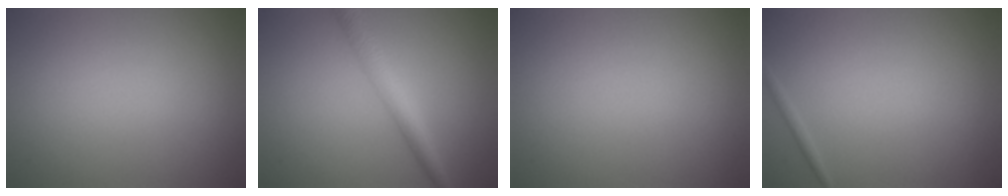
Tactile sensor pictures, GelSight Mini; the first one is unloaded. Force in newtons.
{"total": 3.6, "press": 3.6, "slide": 0.1}
{"total": 0.0}
{"total": 0.6, "press": 0.6, "slide": 0.1}